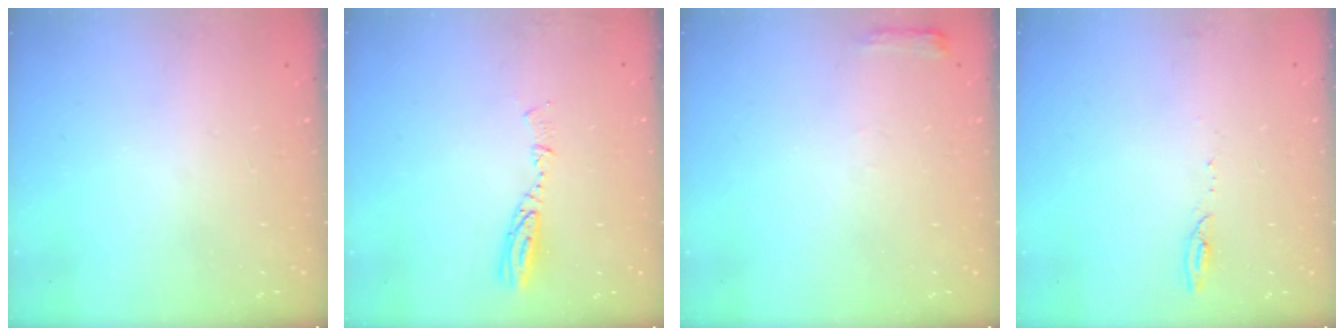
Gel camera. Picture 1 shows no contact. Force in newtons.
{"total": 5.7, "press": 5.7, "slide": 0.5}
{"total": 3.8, "press": 3.7, "slide": 0.5}
{"total": 4.0, "press": 4.0, "slide": 0.6}